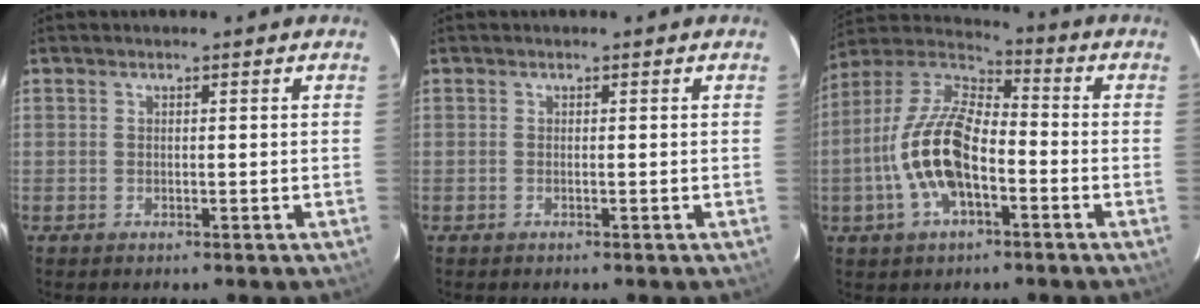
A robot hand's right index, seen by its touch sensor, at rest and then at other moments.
{"total": 0.0}
{"total": 15.3, "force": [-4.5, 7.0, 12.9], "torque": [-0.265, 0.005, -0.088]}